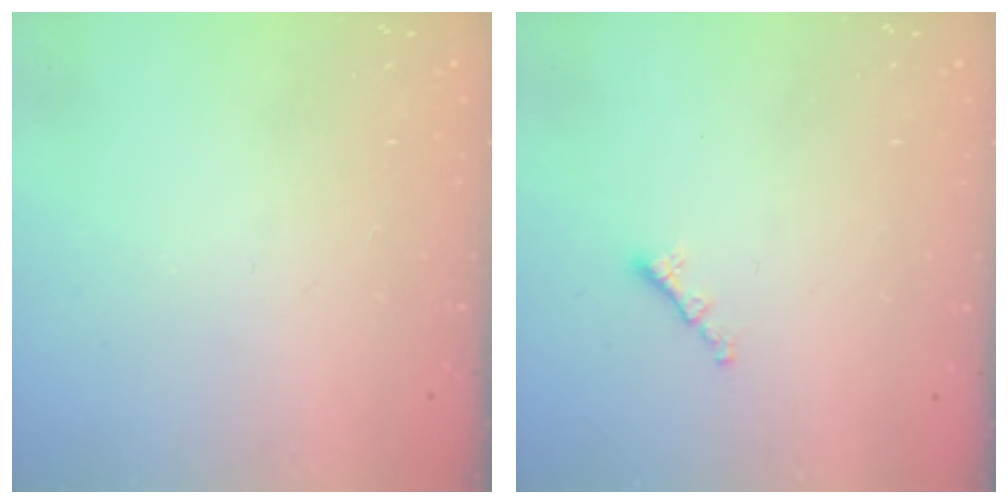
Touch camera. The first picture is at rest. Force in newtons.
{"total": 1.2, "press": 1.1, "slide": 0.5}